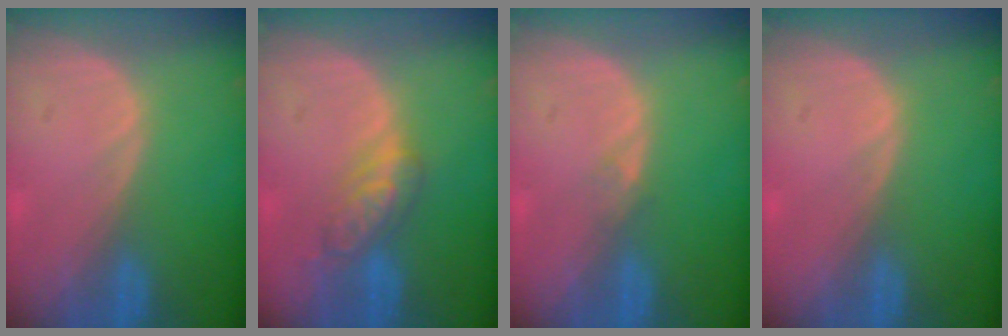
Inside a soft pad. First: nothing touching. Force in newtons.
{"total": 5.2, "press": 5.1, "slide": 0.8}
{"total": 0.8, "press": 0.8, "slide": 0.0}
{"total": 0.0}